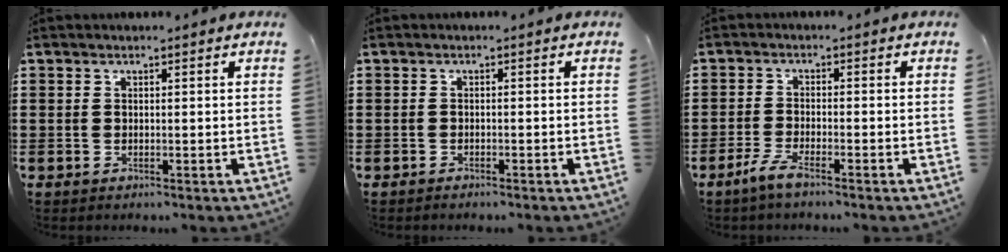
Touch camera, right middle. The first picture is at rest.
{"total": 0.8, "force": [-0.8, 0.0, 0.0], "torque": [-0.003, -0.001, -0.016]}
{"total": 3.2, "force": [-2.4, 0.1, 2.2], "torque": [-0.058, -0.007, -0.050]}